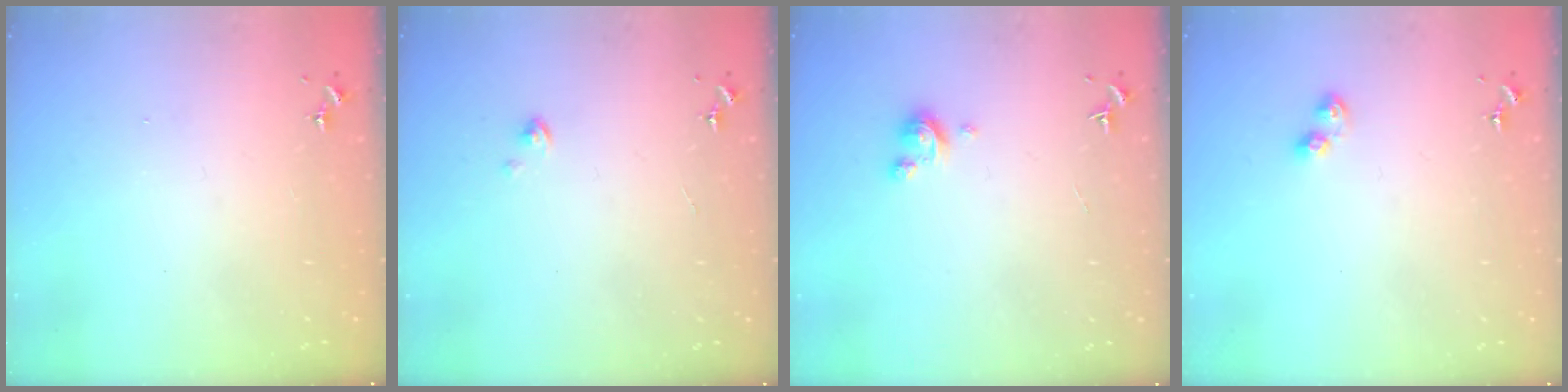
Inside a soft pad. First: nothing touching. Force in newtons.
{"total": 2.5, "press": 2.4, "slide": 0.2}
{"total": 3.1, "press": 3.1, "slide": 0.3}
{"total": 4.6, "press": 4.6, "slide": 0.5}